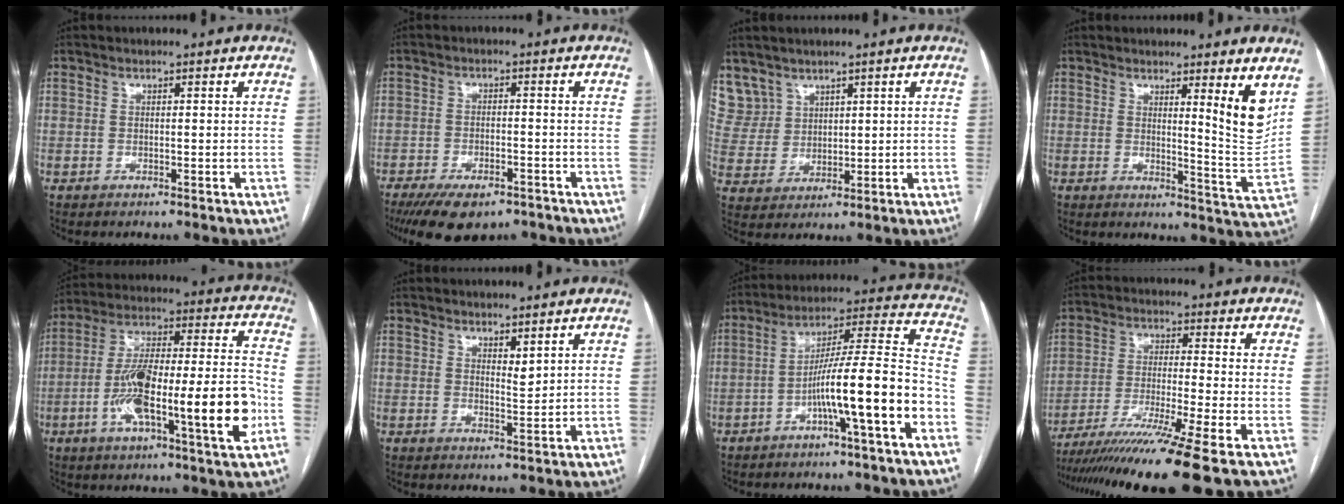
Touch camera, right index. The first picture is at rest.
{"total": 10.8, "force": [-8.0, 4.2, 6.0], "torque": [-0.098, -0.009, -0.122]}
{"total": 7.7, "force": [5.4, 5.4, 0.4], "torque": [-0.022, 0.017, 0.131]}
{"total": 7.3, "force": [4.0, -0.6, 6.1], "torque": [-0.071, -0.033, 0.054]}
{"total": 21.7, "force": [-6.3, 2.9, 20.5], "torque": [-0.325, 0.008, -0.099]}
{"total": 2.0, "force": [1.4, 0.4, 1.3], "torque": [-0.025, -0.010, 0.030]}
{"total": 14.2, "force": [-5.8, -0.1, 13.0], "torque": [-0.208, 0.023, -0.096]}
{"total": 16.0, "force": [-12.2, -2.5, 9.9], "torque": [-0.164, -0.045, -0.203]}